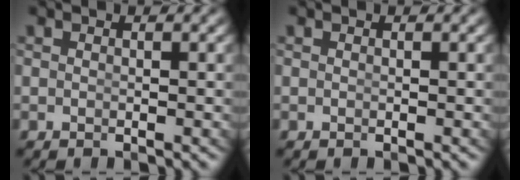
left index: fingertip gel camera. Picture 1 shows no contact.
{"total": 0.0}